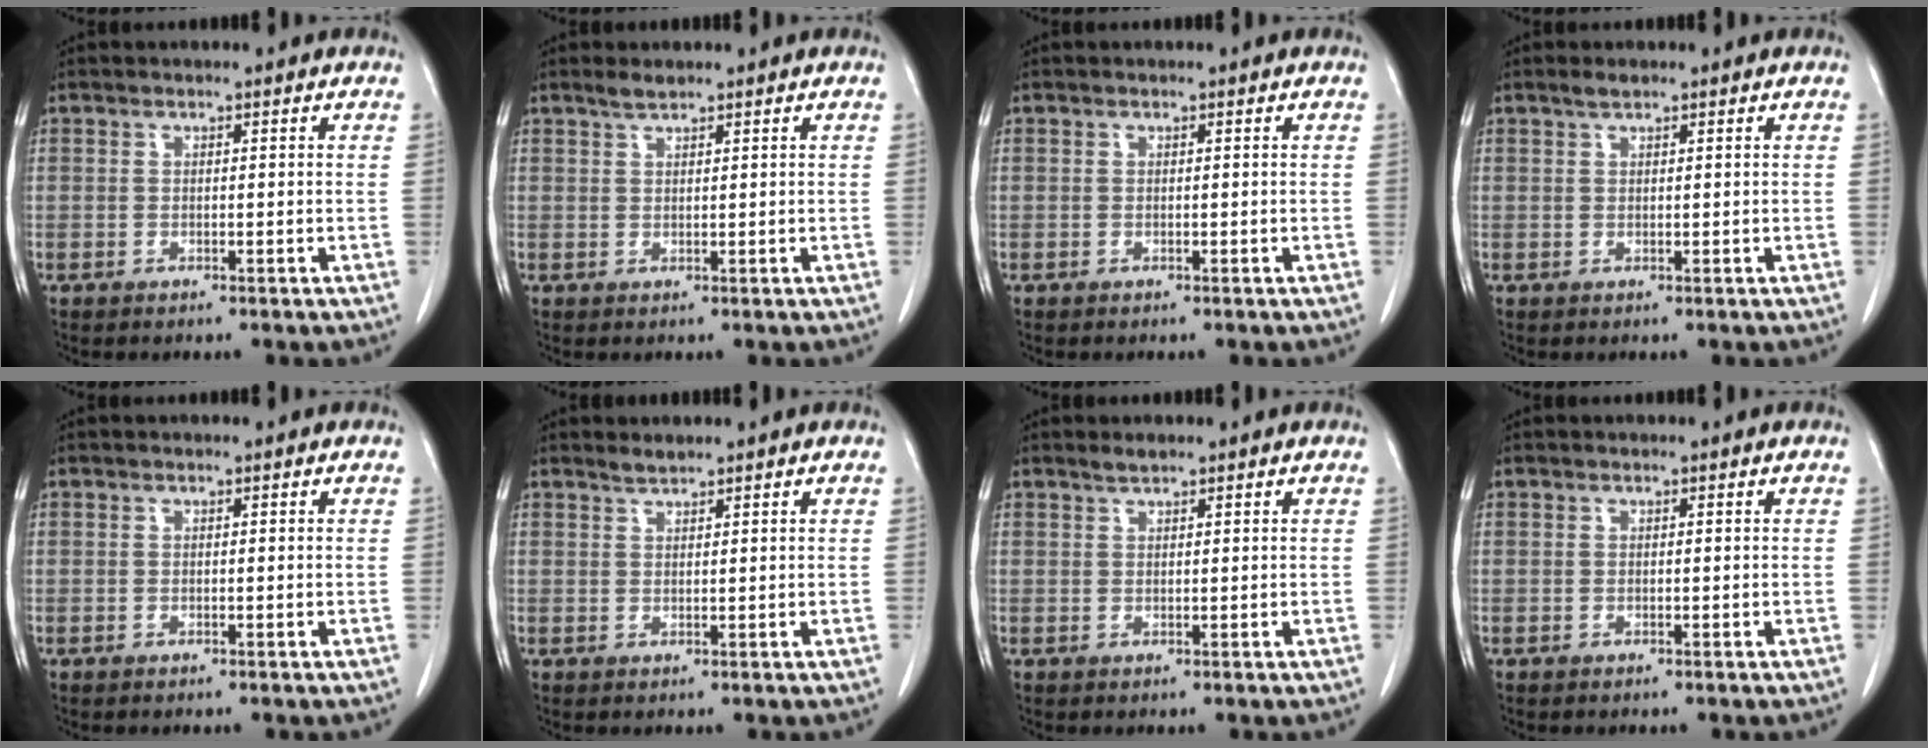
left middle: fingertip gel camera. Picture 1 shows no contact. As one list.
[{"total": 1.4, "force": [1.3, 0.2, 0.6], "torque": [-0.016, 0.002, 0.028]}, {"total": 0.0}, {"total": 1.2, "force": [0.9, 0.3, 0.6], "torque": [-0.017, 0.003, 0.020]}, {"total": 0.0}, {"total": 1.2, "force": [1.2, 0.0, 0.2], "torque": [-0.007, -0.001, 0.025]}, {"total": 1.1, "force": [1.0, 0.1, 0.4], "torque": [-0.014, 0.002, 0.022]}, {"total": 0.0}]